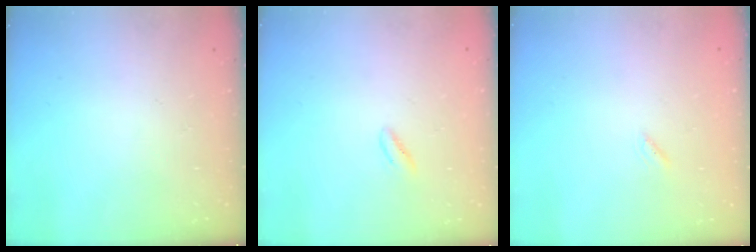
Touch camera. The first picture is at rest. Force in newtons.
{"total": 1.8, "press": 1.6, "slide": 0.9}
{"total": 1.2, "press": 1.1, "slide": 0.3}